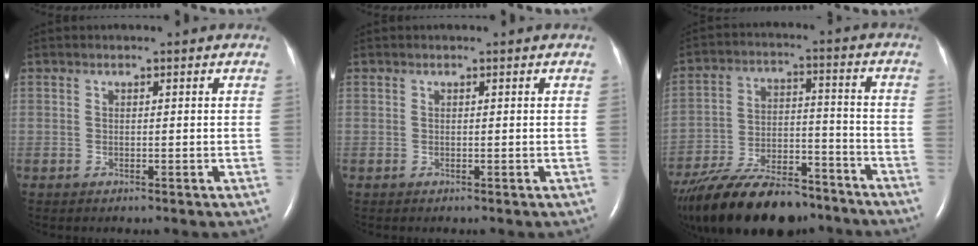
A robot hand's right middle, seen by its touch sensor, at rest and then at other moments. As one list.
[{"total": 0.0}, {"total": 21.7, "force": [-17.8, 7.2, 10.2], "torque": [-0.200, -0.013, -0.284]}]